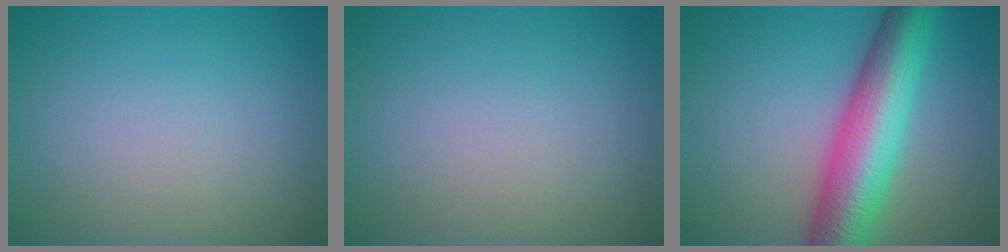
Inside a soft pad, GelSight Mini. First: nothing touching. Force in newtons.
{"total": 0.0}
{"total": 10.0, "press": 10.0, "slide": 0.2}